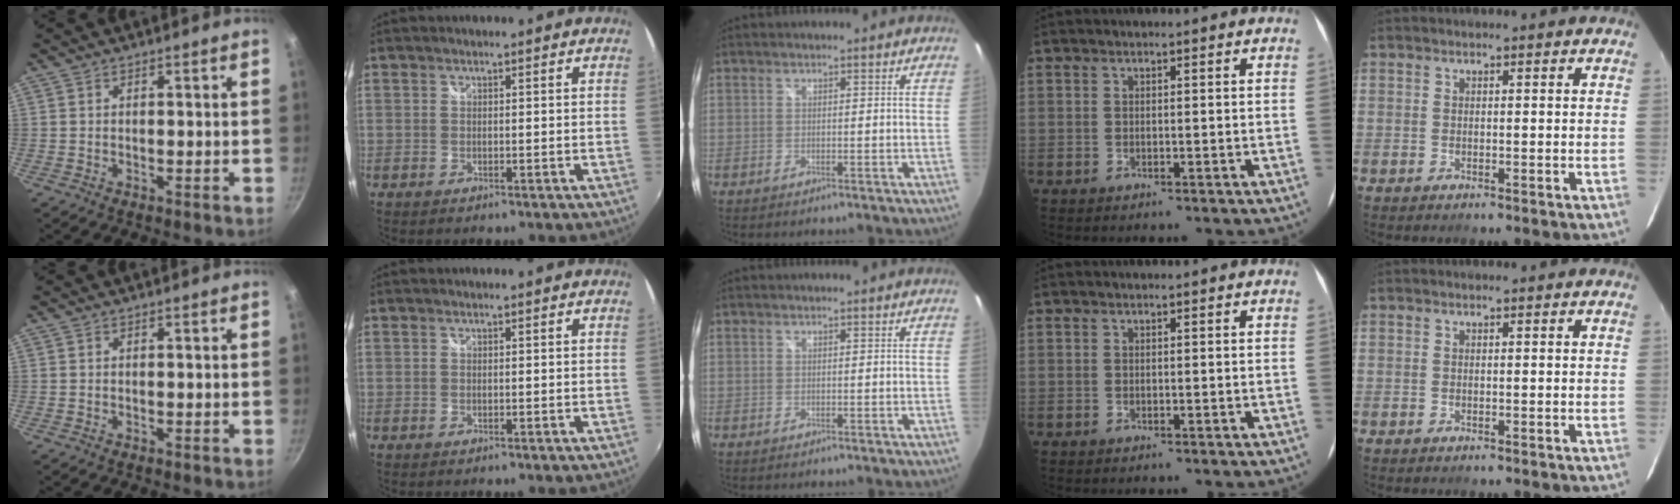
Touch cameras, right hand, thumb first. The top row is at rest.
{}